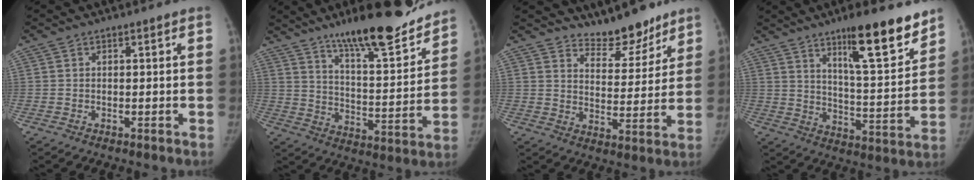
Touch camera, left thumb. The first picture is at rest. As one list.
[{"total": 20.1, "force": [15.4, 4.4, 12.2], "torque": [-0.148, -0.092, 0.246]}, {"total": 9.3, "force": [8.3, 3.4, 2.4], "torque": [0.002, -0.062, 0.135]}, {"total": 16.4, "force": [11.1, 3.2, 11.6], "torque": [-0.145, -0.075, 0.178]}]